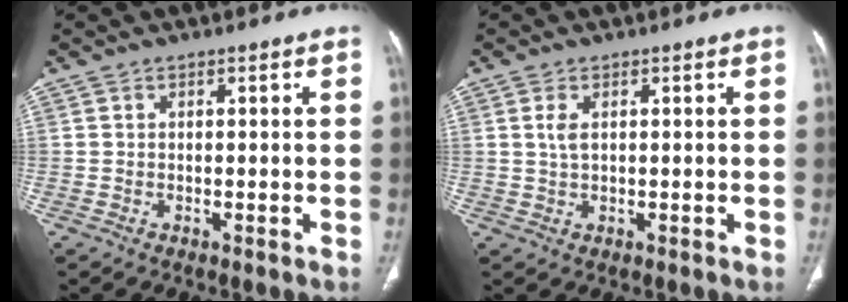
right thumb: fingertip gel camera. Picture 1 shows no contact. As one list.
[{"total": 2.7, "force": [0.8, 1.3, 2.2], "torque": [-0.049, 0.000, 0.020]}]